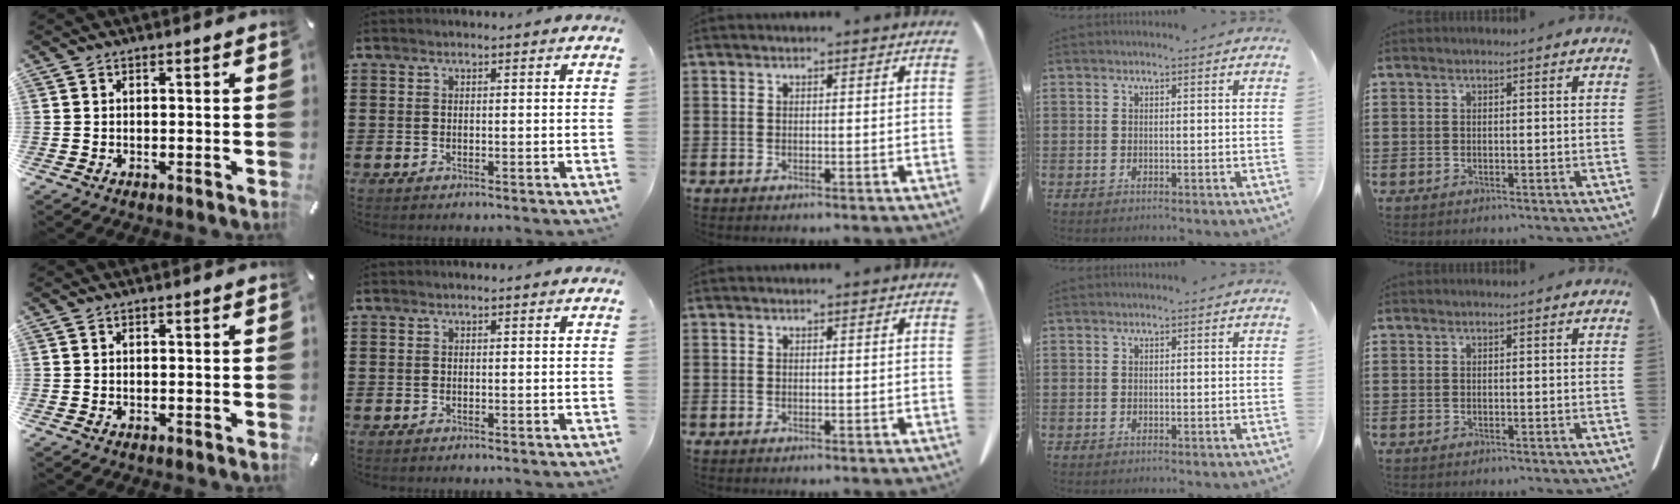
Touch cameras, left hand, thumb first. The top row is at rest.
{}